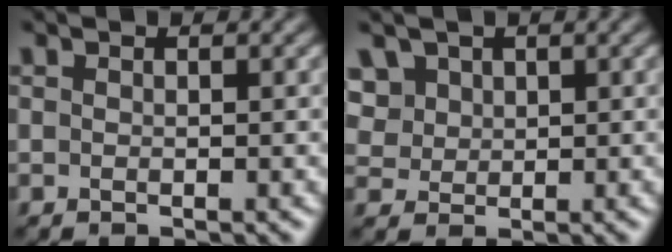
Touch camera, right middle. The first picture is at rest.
{"total": 4.0, "force": [2.3, 2.9, 1.5], "torque": [-0.055, 0.004, 0.050]}